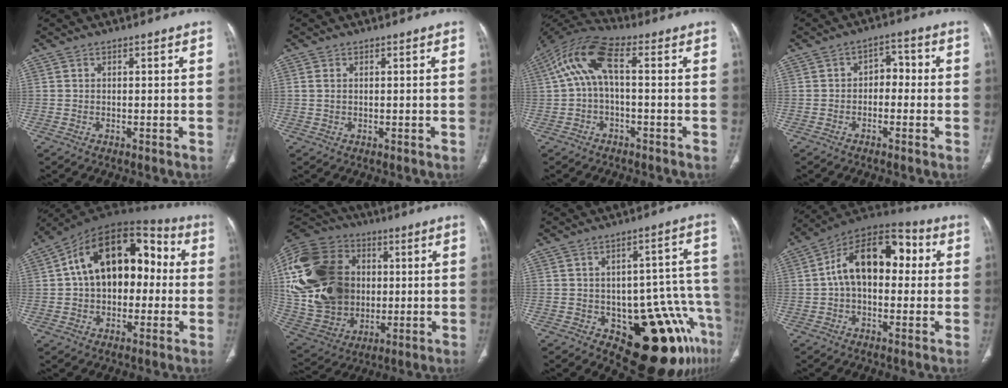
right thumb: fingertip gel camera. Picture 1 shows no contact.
{"total": 1.2, "force": [0.2, 0.8, 0.9], "torque": [-0.025, 0.001, 0.007]}
{"total": 10.5, "force": [0.7, 4.1, 9.7], "torque": [-0.213, 0.047, 0.006]}
{"total": 4.3, "force": [-0.9, 3.0, 2.9], "torque": [-0.021, 0.025, -0.025]}
{"total": 19.7, "force": [1.7, 12.5, 15.2], "torque": [-0.208, 0.051, 0.020]}
{"total": 32.1, "force": [3.8, 24.3, 20.7], "torque": [-0.448, 0.030, 0.086]}
{"total": 18.7, "force": [-9.1, 7.8, 14.3], "torque": [-0.102, 0.070, -0.105]}
{"total": 16.8, "force": [2.0, 10.0, 13.3], "torque": [-0.189, 0.047, 0.022]}